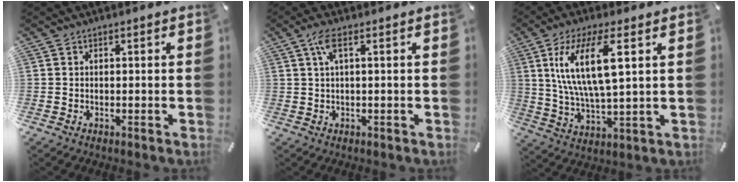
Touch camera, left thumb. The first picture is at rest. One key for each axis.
{"total": 4.0, "fx": 1.1, "fy": 0.8, "fz": 3.7, "tx": -0.075, "ty": 0.004, "tz": 0.018}
{"total": 14.5, "fx": 5.2, "fy": 4.6, "fz": 12.7, "tx": -0.268, "ty": -0.002, "tz": 0.082}